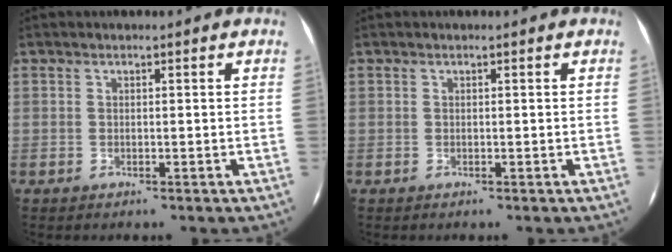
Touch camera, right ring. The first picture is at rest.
{"total": 0.0}